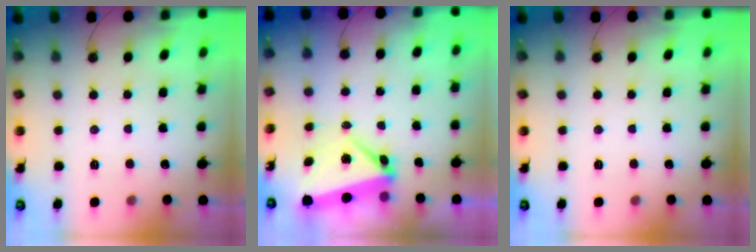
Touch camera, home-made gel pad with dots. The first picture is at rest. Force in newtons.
{"total": 5.8, "press": 5.1, "slide": 2.8}
{"total": 0.0}